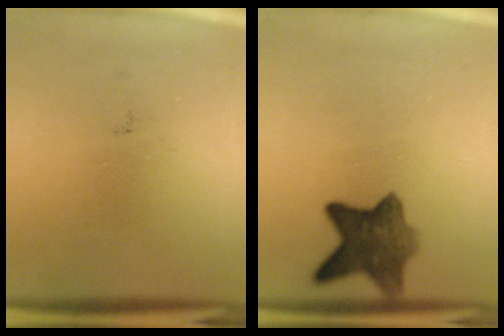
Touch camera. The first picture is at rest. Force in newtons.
{"total": 7.7}